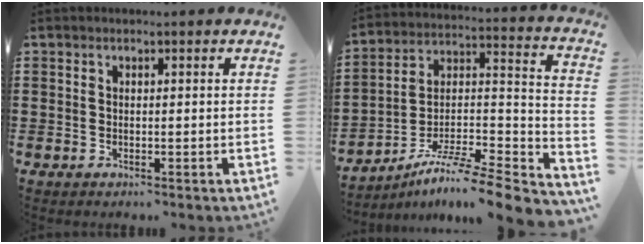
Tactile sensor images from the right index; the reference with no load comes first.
{"total": 8.3, "force": [-6.7, 0.9, 4.8], "torque": [-0.075, 0.001, -0.132]}